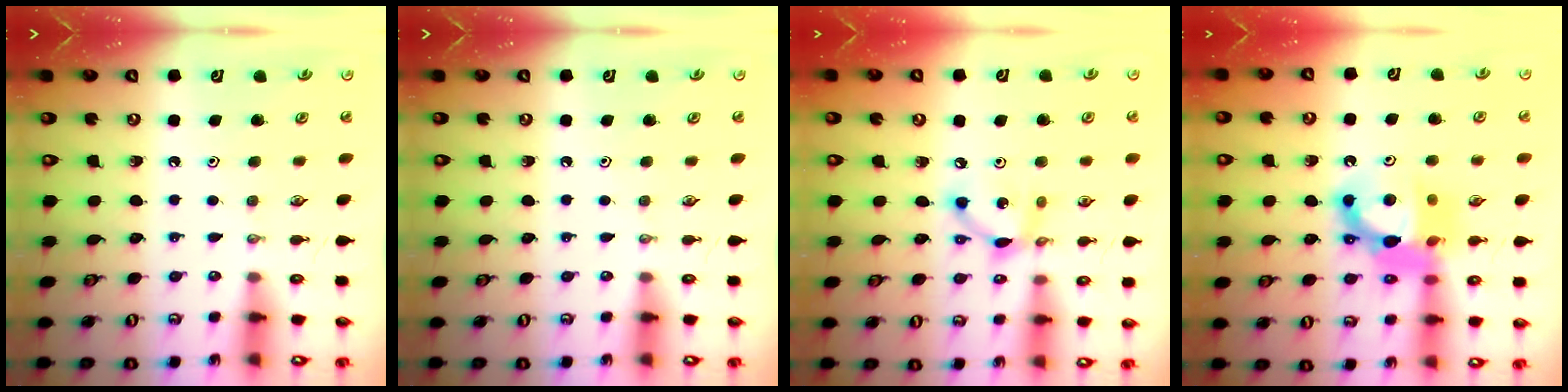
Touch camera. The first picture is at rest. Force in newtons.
{"total": 0.0}
{"total": 7.7, "press": 7.7, "slide": 0.4}
{"total": 13.6, "press": 13.6, "slide": 1.1}